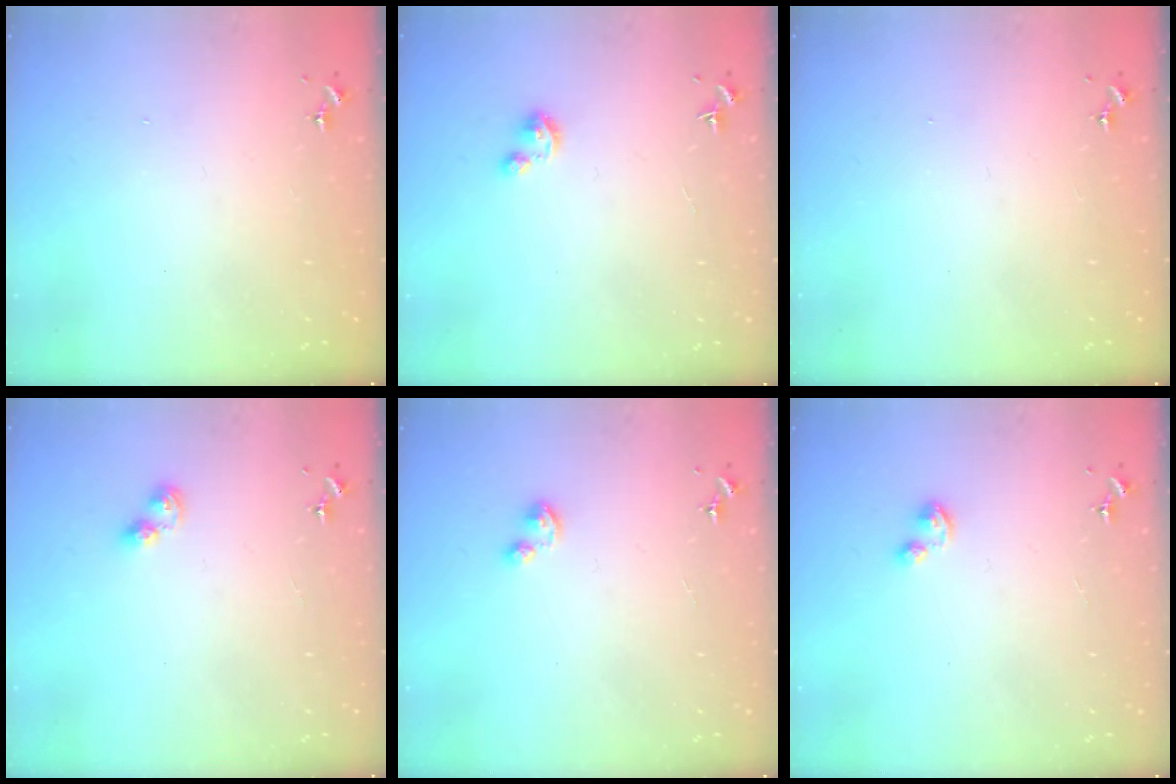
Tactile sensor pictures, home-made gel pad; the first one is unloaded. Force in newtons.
{"total": 2.7, "press": 2.7, "slide": 0.3}
{"total": 0.0}
{"total": 4.4, "press": 4.4, "slide": 0.6}
{"total": 1.9, "press": 1.9, "slide": 0.3}
{"total": 1.9, "press": 1.9, "slide": 0.3}